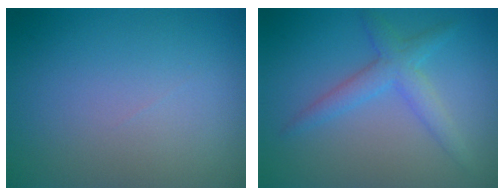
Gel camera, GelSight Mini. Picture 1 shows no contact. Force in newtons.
{"total": 3.0, "press": 3.0, "slide": 0.0}